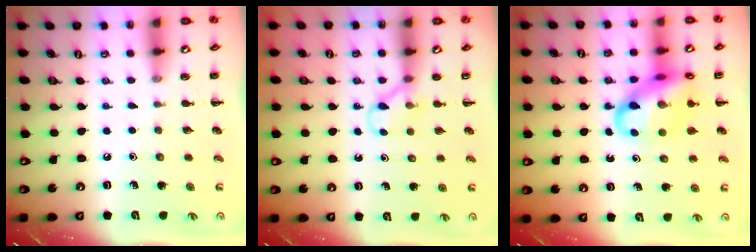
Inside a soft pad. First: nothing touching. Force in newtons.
{"total": 4.1, "press": 4.0, "slide": 1.2}
{"total": 16.9, "press": 16.7, "slide": 2.5}